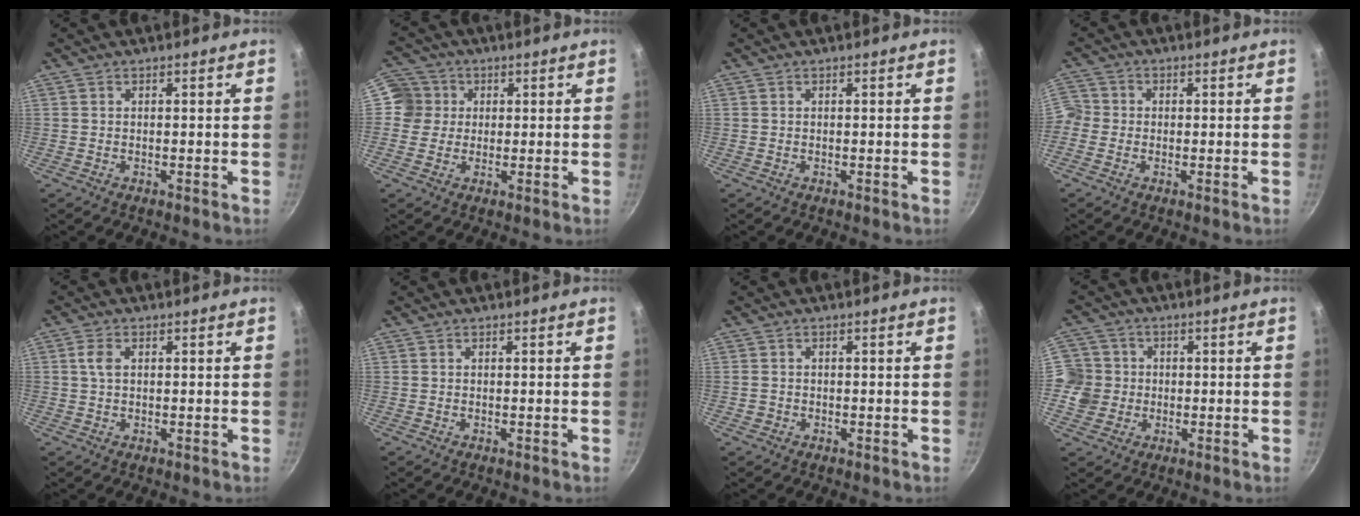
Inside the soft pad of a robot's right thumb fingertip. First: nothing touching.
{"total": 5.8, "force": [0.8, 5.6, 0.9], "torque": [0.026, 0.009, -0.001]}
{"total": 0.0}
{"total": 5.6, "force": [-1.0, 5.2, 2.0], "torque": [-0.045, 0.021, -0.036]}
{"total": 2.8, "force": [0.6, 1.7, 2.1], "torque": [-0.045, 0.005, 0.010]}
{"total": 0.0}
{"total": 1.3, "force": [-0.4, 1.2, 0.3], "torque": [-0.005, 0.003, -0.004]}
{"total": 6.8, "force": [-0.3, 6.7, 1.4], "torque": [0.014, 0.005, -0.019]}